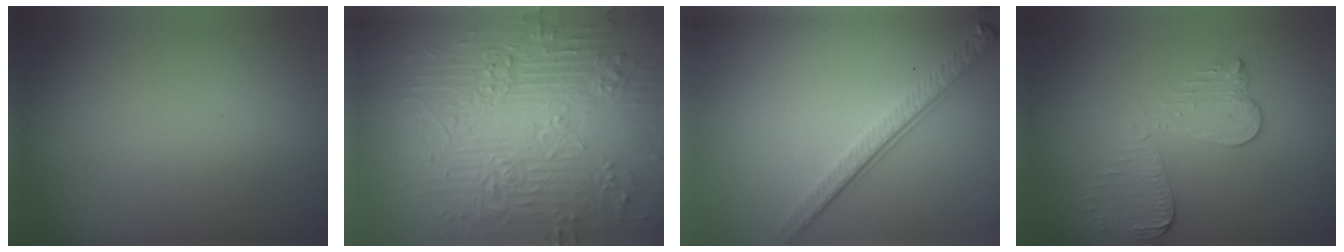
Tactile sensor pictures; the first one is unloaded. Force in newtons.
{"total": 11.4, "press": 7.5, "slide": 8.5}
{"total": 3.9, "press": 2.7, "slide": 2.8}
{"total": 3.6, "press": 3.2, "slide": 1.7}